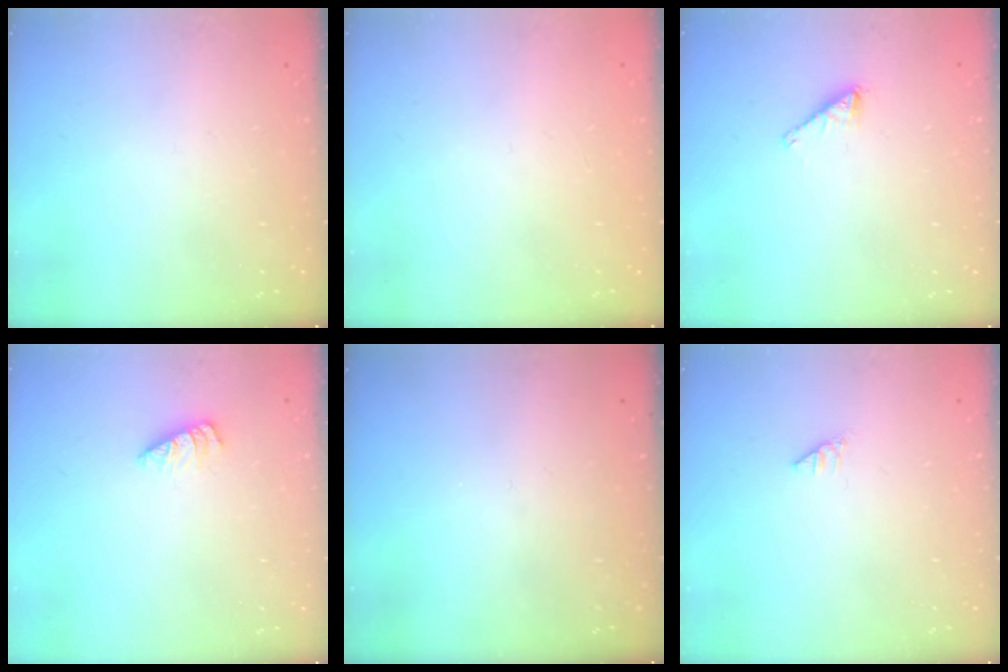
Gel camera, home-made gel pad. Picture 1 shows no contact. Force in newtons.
{"total": 0.0}
{"total": 1.8, "press": 1.7, "slide": 0.1}
{"total": 1.1, "press": 1.1, "slide": 0.1}
{"total": 0.0}
{"total": 0.0}